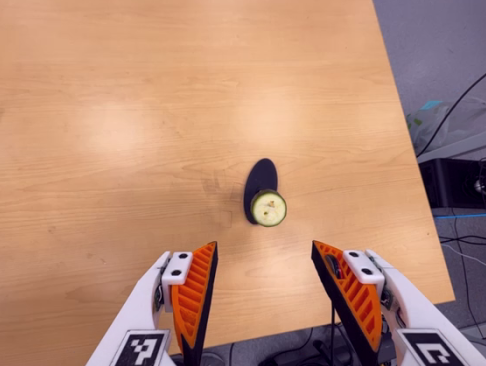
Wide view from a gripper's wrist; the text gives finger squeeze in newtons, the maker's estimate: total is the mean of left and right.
{"total": 0.0}